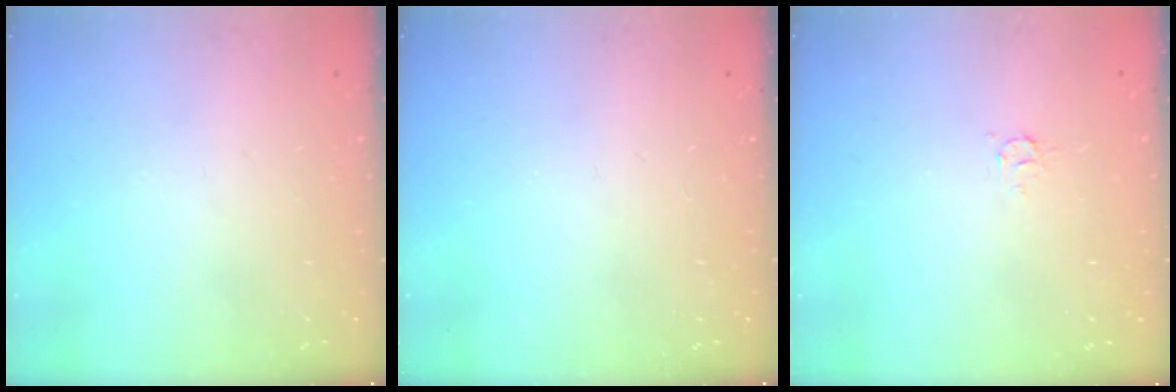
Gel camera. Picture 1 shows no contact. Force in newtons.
{"total": 0.0}
{"total": 3.1, "press": 3.1, "slide": 0.2}